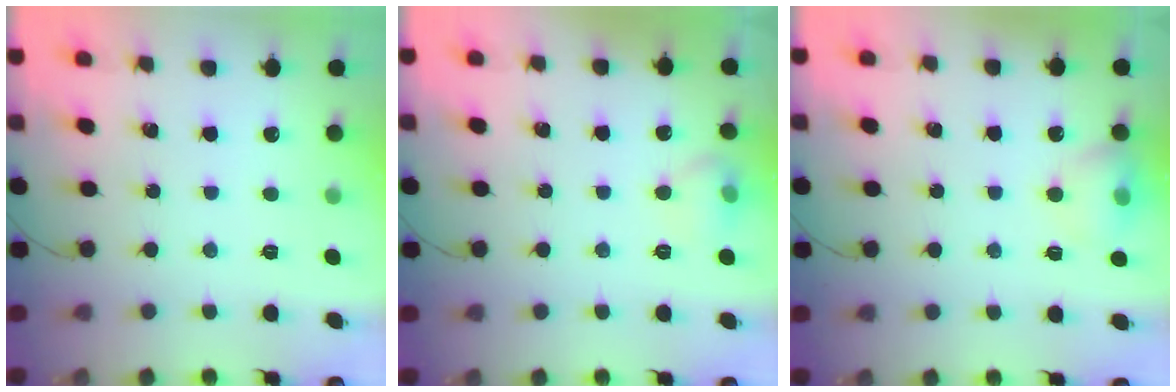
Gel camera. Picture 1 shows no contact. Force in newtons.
{"total": 6.3, "press": 6.2, "slide": 1.4}
{"total": 9.2, "press": 9.1, "slide": 1.2}